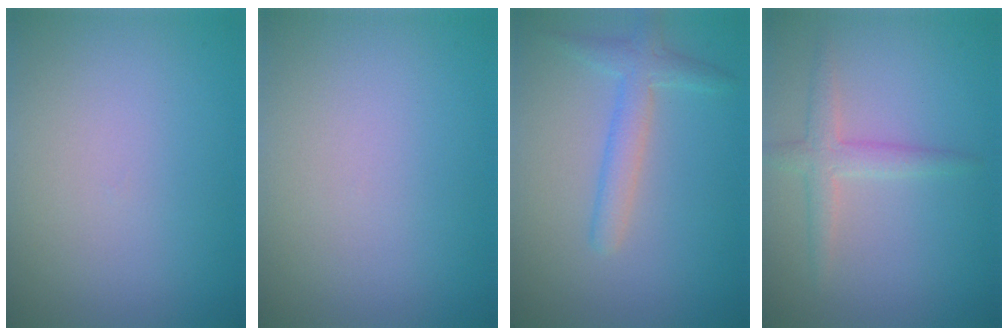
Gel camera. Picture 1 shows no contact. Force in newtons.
{"total": 0.0}
{"total": 2.5, "press": 2.5, "slide": 0.1}
{"total": 2.4, "press": 2.4, "slide": 0.0}